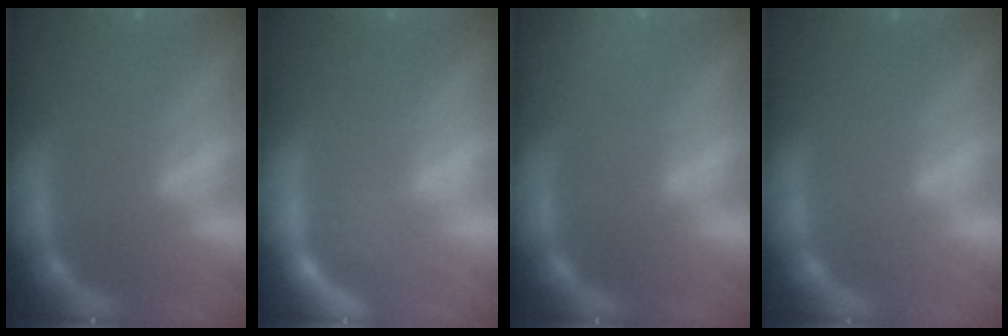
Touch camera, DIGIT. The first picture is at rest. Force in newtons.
{"total": 2.5}
{"total": 3.0}
{"total": 0.0}